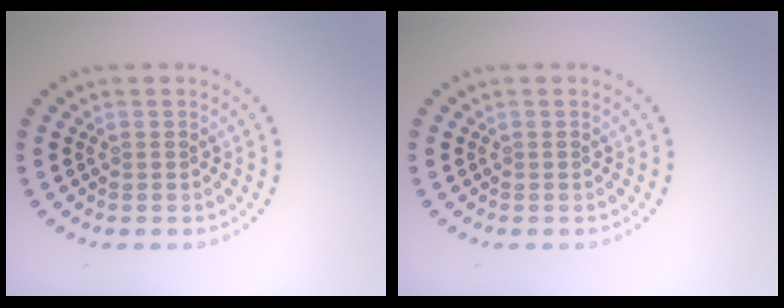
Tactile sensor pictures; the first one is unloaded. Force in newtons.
{"total": 0.0}